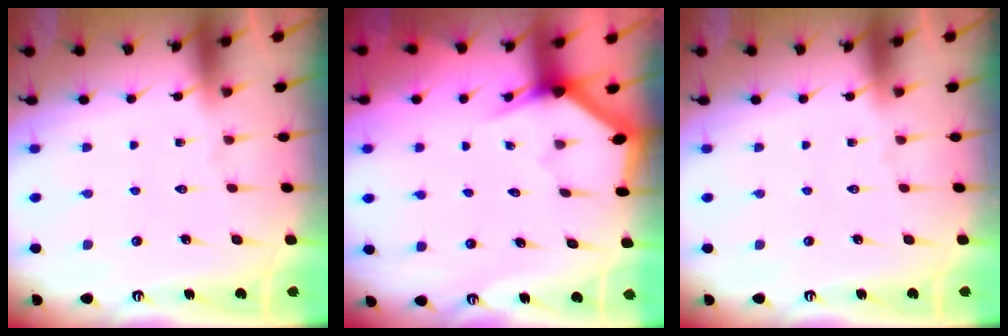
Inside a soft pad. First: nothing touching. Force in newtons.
{"total": 3.1, "press": 3.1, "slide": 0.2}
{"total": 0.0}